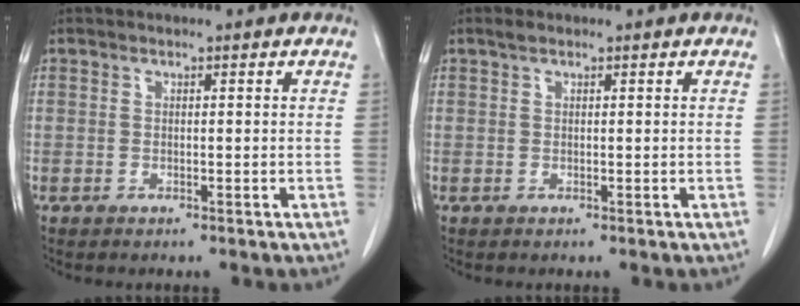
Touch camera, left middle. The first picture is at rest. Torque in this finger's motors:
{"motor_torque": [0.33, -0.29, -0.04, 0.00]}